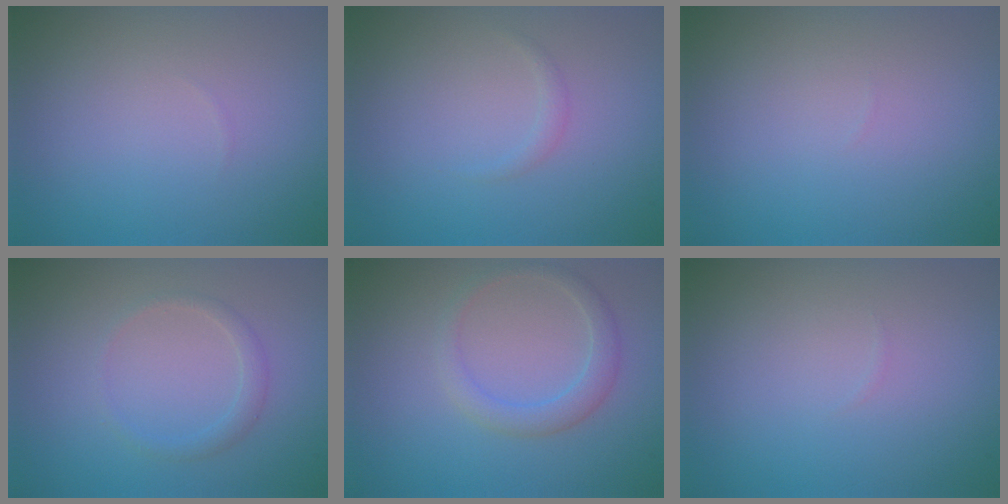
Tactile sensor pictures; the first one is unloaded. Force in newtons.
{"total": 0.7, "press": 0.7, "slide": 0.0}
{"total": 0.0}
{"total": 1.3, "press": 1.3, "slide": 0.1}
{"total": 2.2, "press": 2.2, "slide": 0.2}
{"total": 0.0}